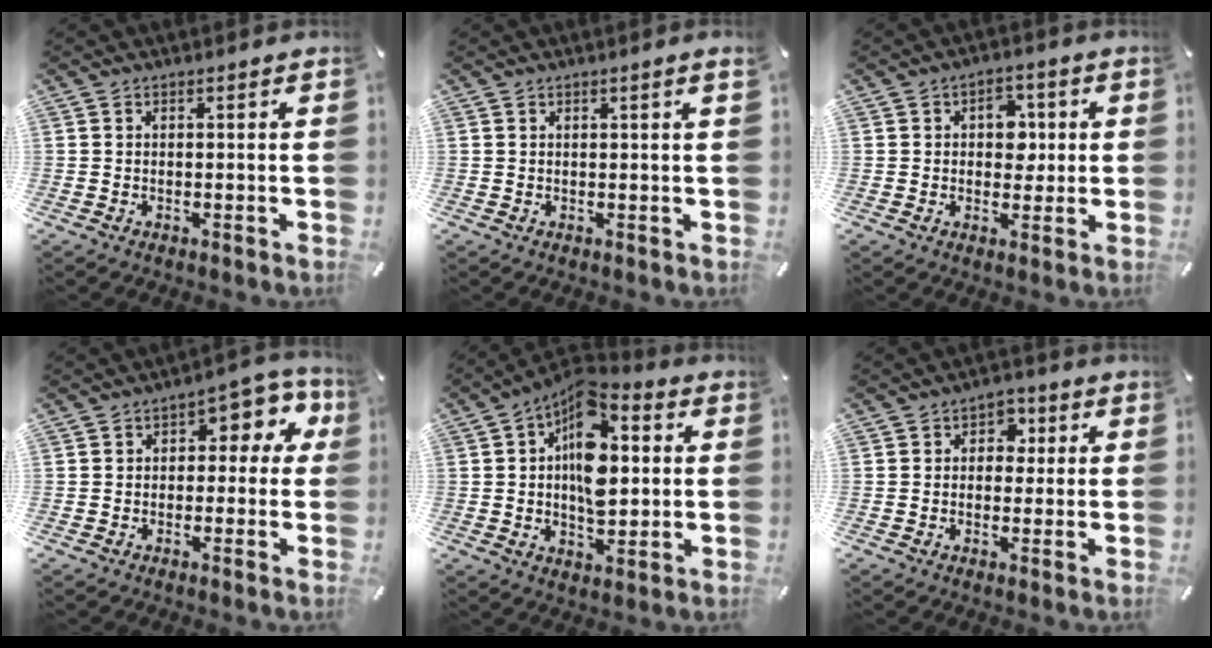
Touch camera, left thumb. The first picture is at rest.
{"total": 1.0, "force": [0.5, -0.1, 0.9], "torque": [-0.016, -0.002, 0.008]}
{"total": 7.5, "force": [0.8, 5.8, 4.7], "torque": [-0.051, -0.001, 0.006]}
{"total": 7.9, "force": [1.8, 5.0, 5.8], "torque": [-0.067, -0.009, 0.022]}
{"total": 15.0, "force": [3.0, 9.0, 11.6], "torque": [-0.195, -0.021, 0.053]}
{"total": 4.4, "force": [0.0, 3.9, 2.0], "torque": [-0.023, 0.007, -0.008]}